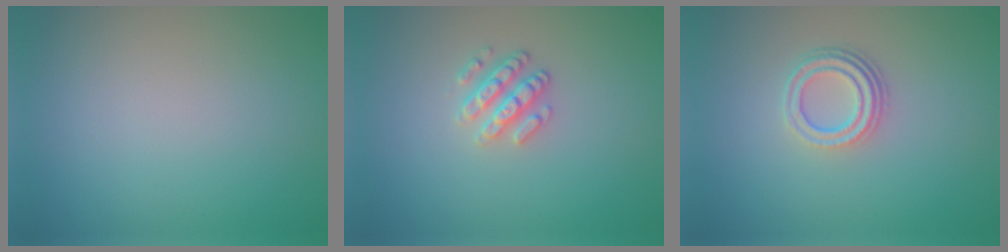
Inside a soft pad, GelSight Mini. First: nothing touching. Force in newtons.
{"total": 2.5, "press": 2.3, "slide": 0.9}
{"total": 3.3, "press": 2.4, "slide": 2.2}